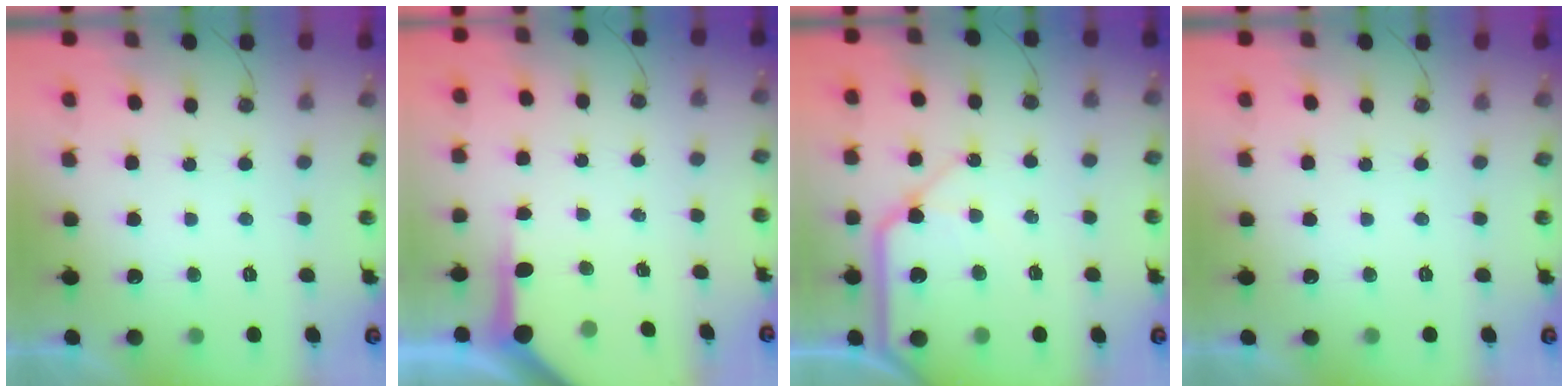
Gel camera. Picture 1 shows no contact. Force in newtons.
{"total": 5.0, "press": 5.0, "slide": 0.1}
{"total": 11.6, "press": 11.6, "slide": 1.3}
{"total": 0.0}